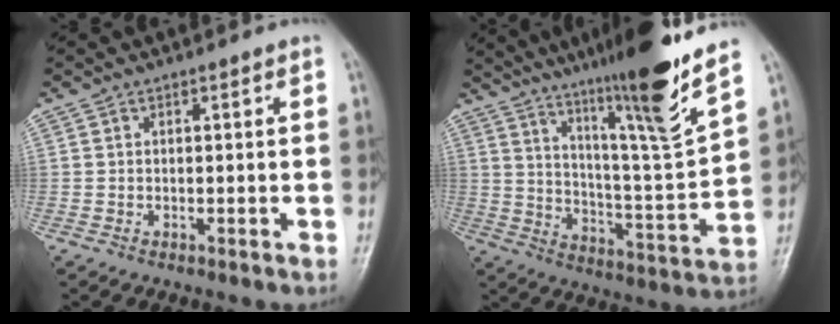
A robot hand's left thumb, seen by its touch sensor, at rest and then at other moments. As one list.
[{"total": 19.4, "force": [14.0, -0.2, 13.4], "torque": [-0.192, -0.083, 0.228]}]